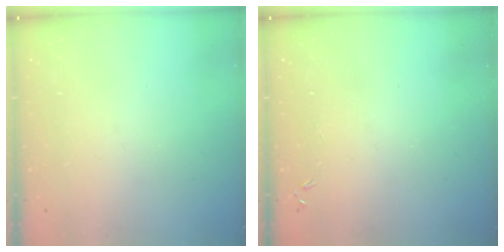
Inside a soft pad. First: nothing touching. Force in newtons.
{"total": 0.0}